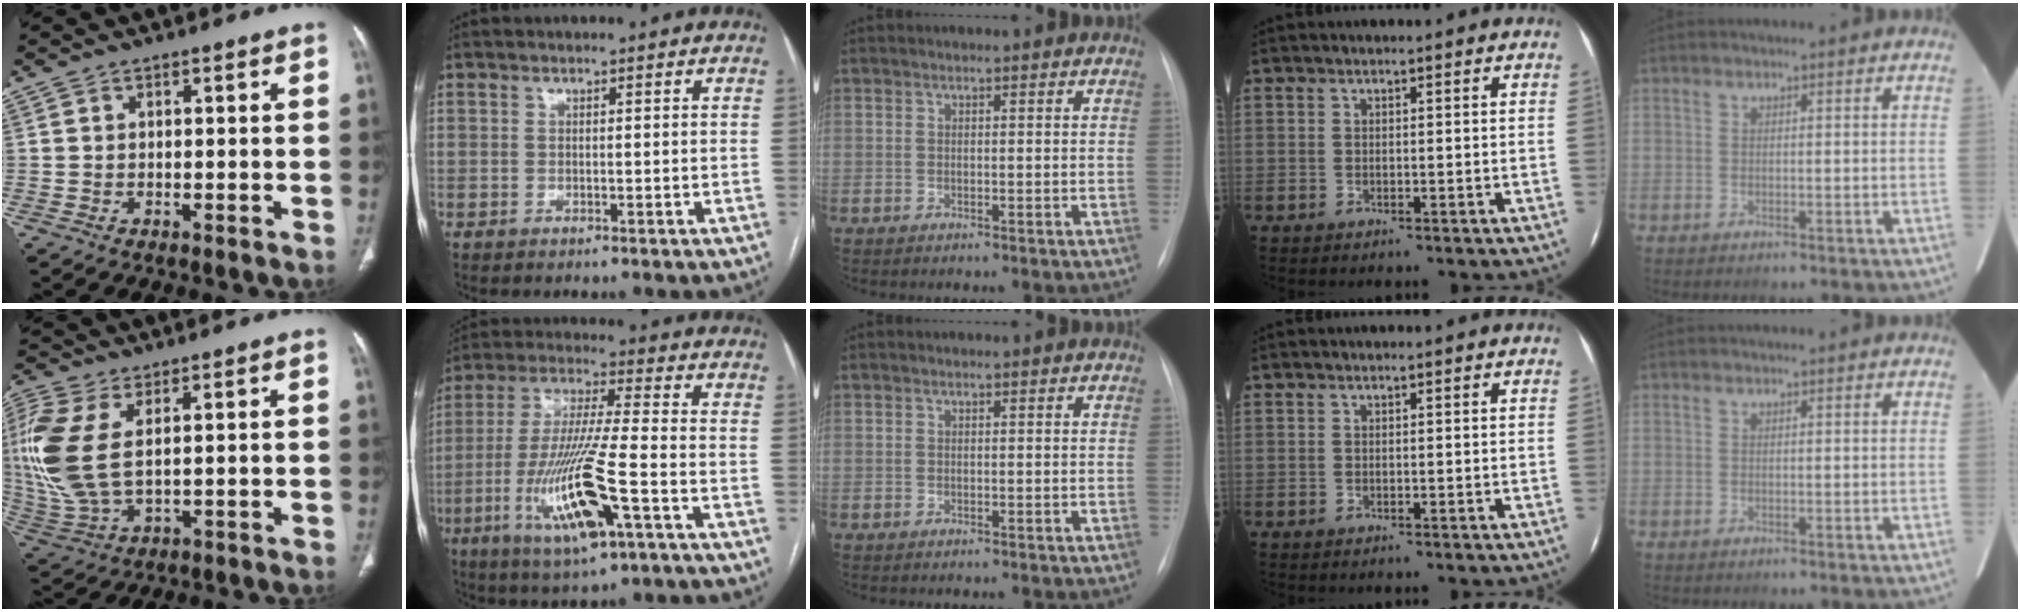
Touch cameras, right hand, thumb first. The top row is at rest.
{"thumb": {"total": 15.6, "force": [3.2, 7.9, 13.1], "torque": [-0.334, -0.004, 0.074]}, "index": {"total": 16.4, "force": [-6.1, 1.3, 15.2], "torque": [-0.310, -0.023, -0.108]}}